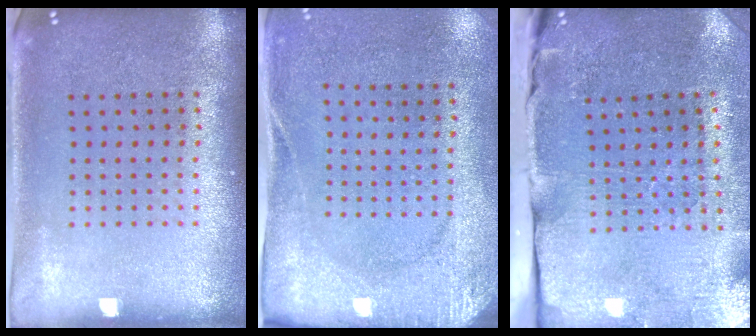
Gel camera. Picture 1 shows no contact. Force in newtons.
{"total": 2.6, "press": 2.0, "slide": 1.6}
{"total": 3.8, "press": 3.4, "slide": 1.7}